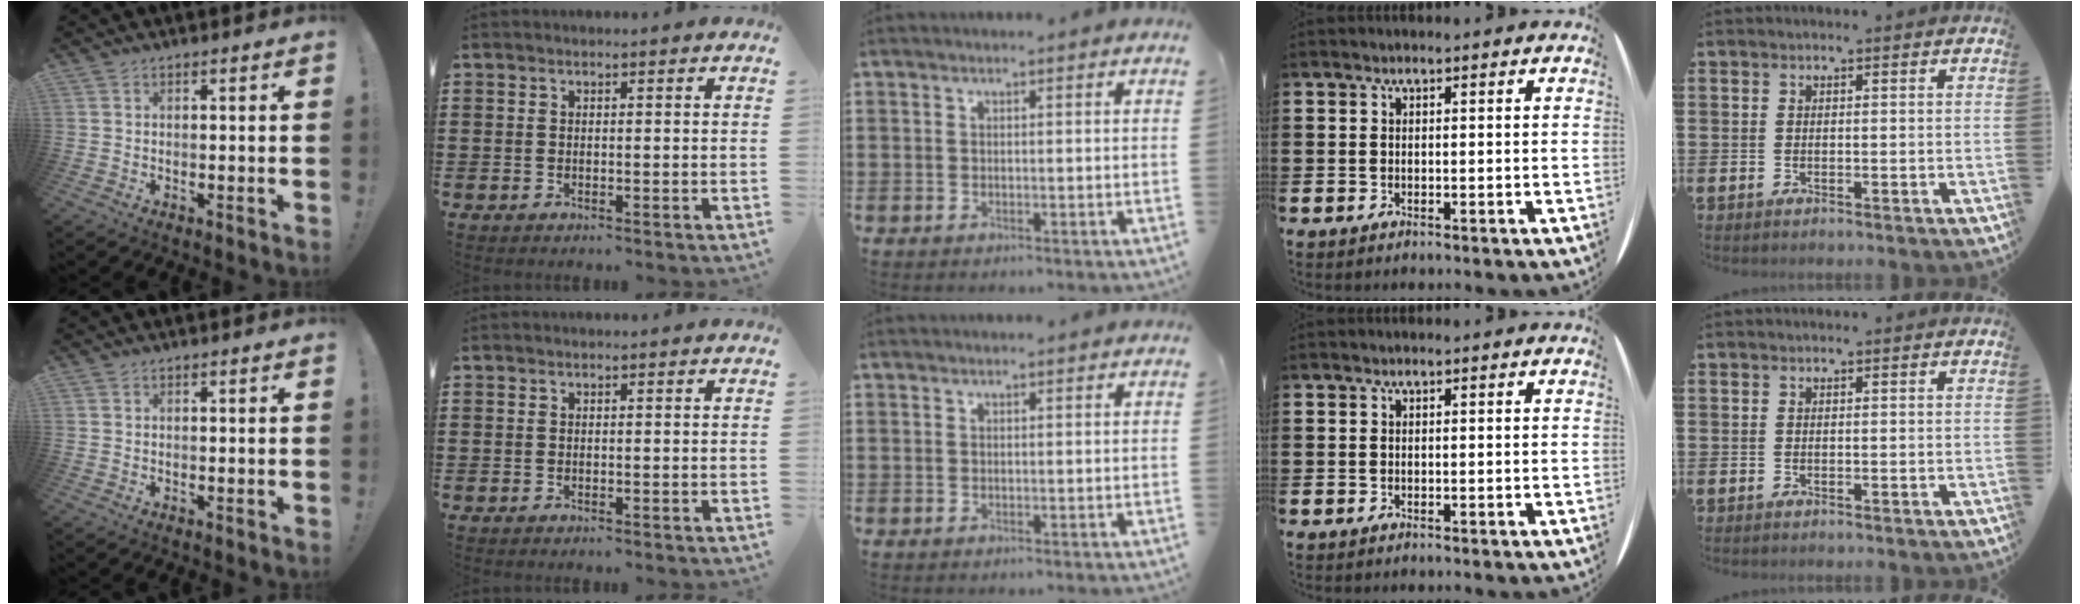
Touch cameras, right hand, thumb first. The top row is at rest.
{}